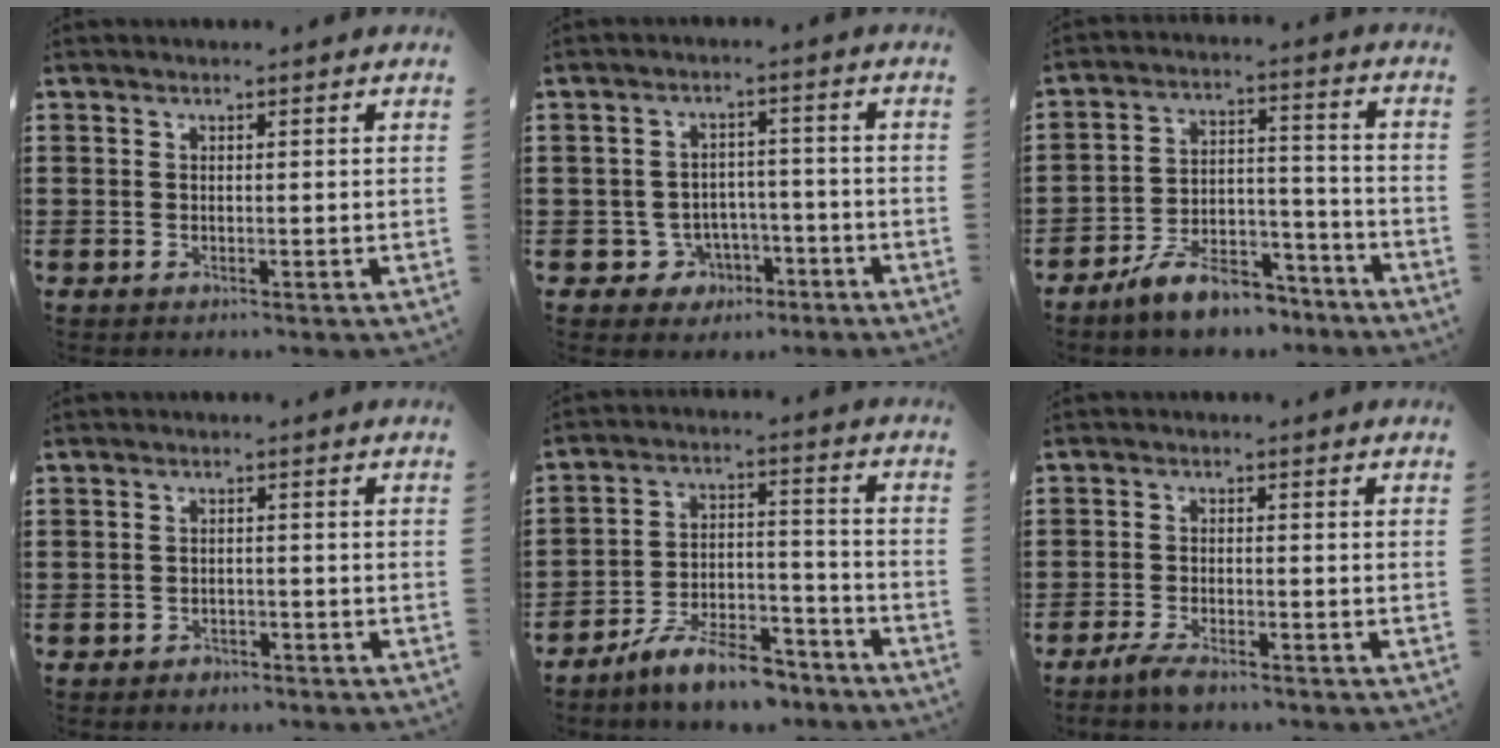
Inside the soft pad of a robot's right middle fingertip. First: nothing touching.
{"total": 3.2, "force": [-2.1, 2.3, 0.7], "torque": [-0.023, 0.005, -0.048]}
{"total": 8.8, "force": [-7.5, 2.9, 3.4], "torque": [-0.062, 0.027, -0.144]}
{"total": 1.4, "force": [-1.2, 0.6, 0.1], "torque": [-0.006, 0.002, -0.028]}
{"total": 9.4, "force": [-8.1, 2.1, 4.2], "torque": [-0.080, 0.023, -0.155]}
{"total": 2.6, "force": [-1.9, 0.4, 1.8], "torque": [-0.052, -0.005, -0.042]}